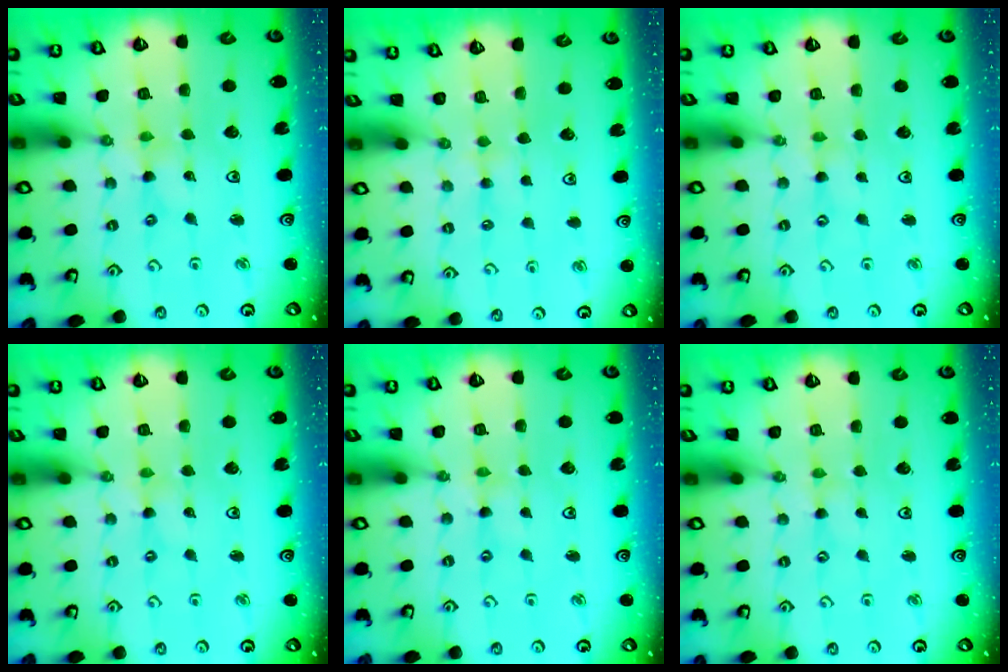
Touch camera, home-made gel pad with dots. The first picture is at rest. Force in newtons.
{"total": 2.3, "press": 2.2, "slide": 0.5}
{"total": 0.0}
{"total": 0.0}
{"total": 0.0}
{"total": 0.0}